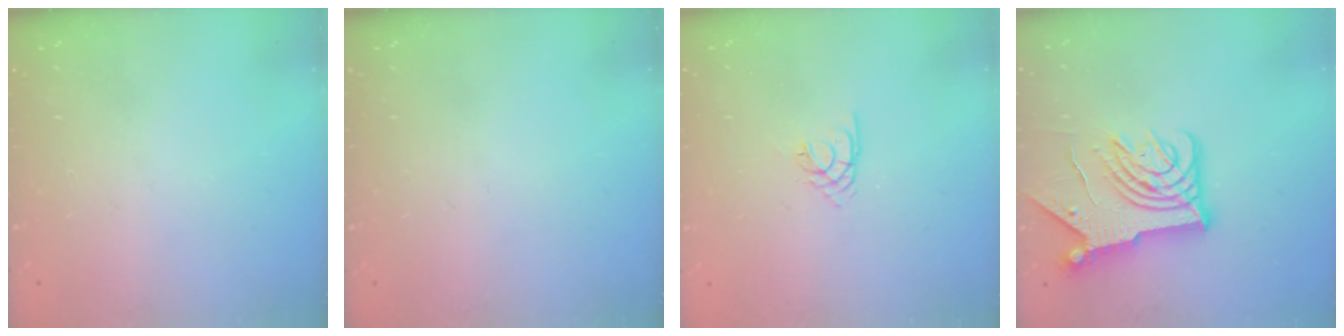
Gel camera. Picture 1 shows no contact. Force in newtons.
{"total": 0.0}
{"total": 1.4, "press": 1.3, "slide": 0.3}
{"total": 16.1, "press": 16.0, "slide": 1.8}